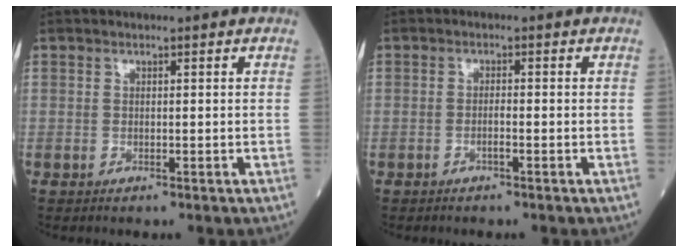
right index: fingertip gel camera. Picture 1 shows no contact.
{"total": 1.2, "force": [-0.6, 0.1, 1.0], "torque": [-0.019, 0.002, -0.012]}